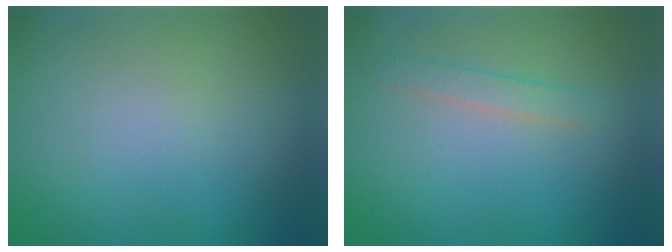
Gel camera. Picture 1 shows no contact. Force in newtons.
{"total": 1.5, "press": 1.5, "slide": 0.0}